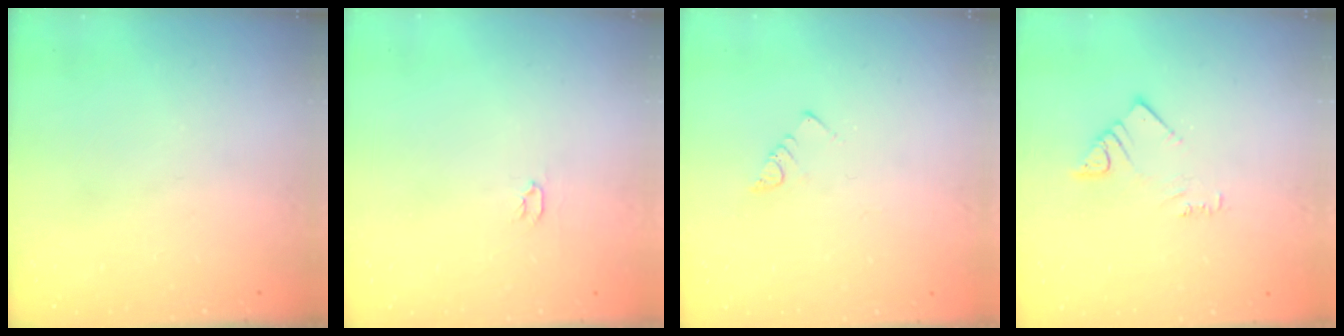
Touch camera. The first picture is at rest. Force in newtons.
{"total": 2.0, "press": 2.0, "slide": 0.3}
{"total": 3.0, "press": 3.0, "slide": 0.2}
{"total": 3.3, "press": 3.2, "slide": 0.6}